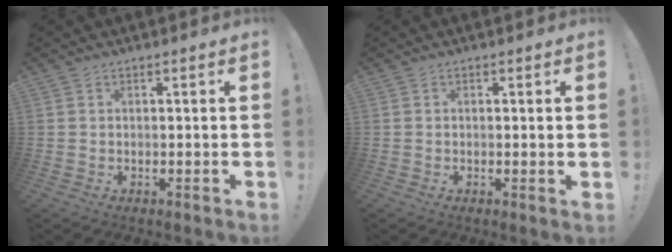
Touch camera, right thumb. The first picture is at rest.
{"total": 1.0, "force": [0.4, -0.2, 0.9], "torque": [-0.012, -0.003, 0.006]}